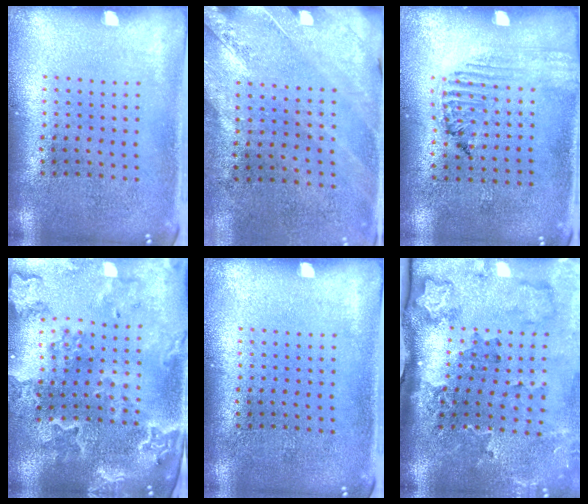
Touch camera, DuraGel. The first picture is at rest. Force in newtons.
{"total": 2.4, "press": 2.0, "slide": 1.3}
{"total": 1.3, "press": 1.3, "slide": 0.2}
{"total": 2.4, "press": 2.3, "slide": 0.7}
{"total": 0.0}
{"total": 2.3, "press": 2.0, "slide": 1.2}